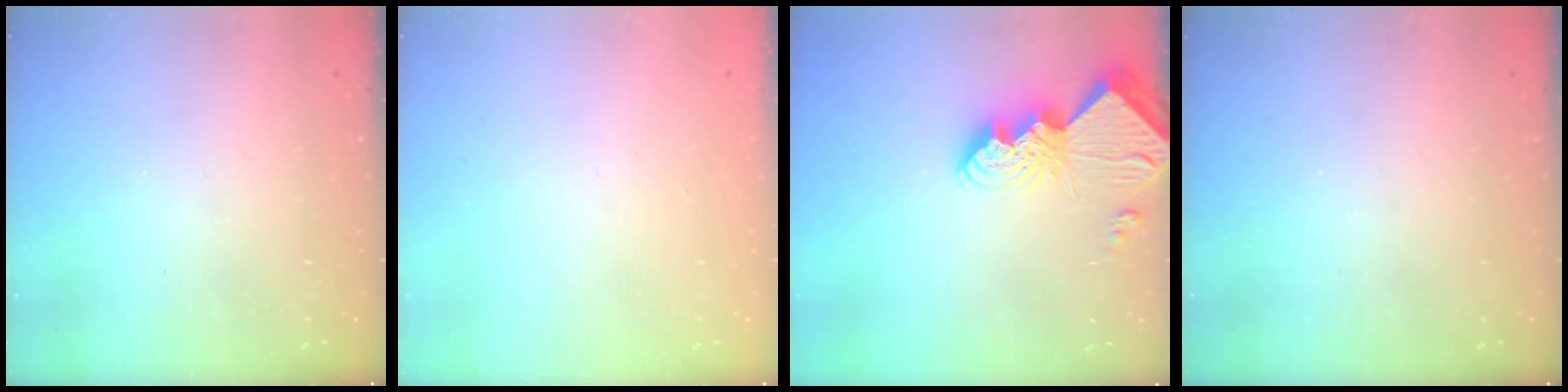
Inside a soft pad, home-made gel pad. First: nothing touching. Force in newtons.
{"total": 0.0}
{"total": 11.3, "press": 11.2, "slide": 1.0}
{"total": 0.0}